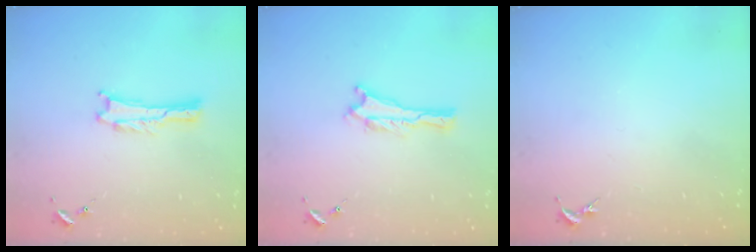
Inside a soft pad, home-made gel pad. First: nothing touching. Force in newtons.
{"total": 0.0}
{"total": 0.0}